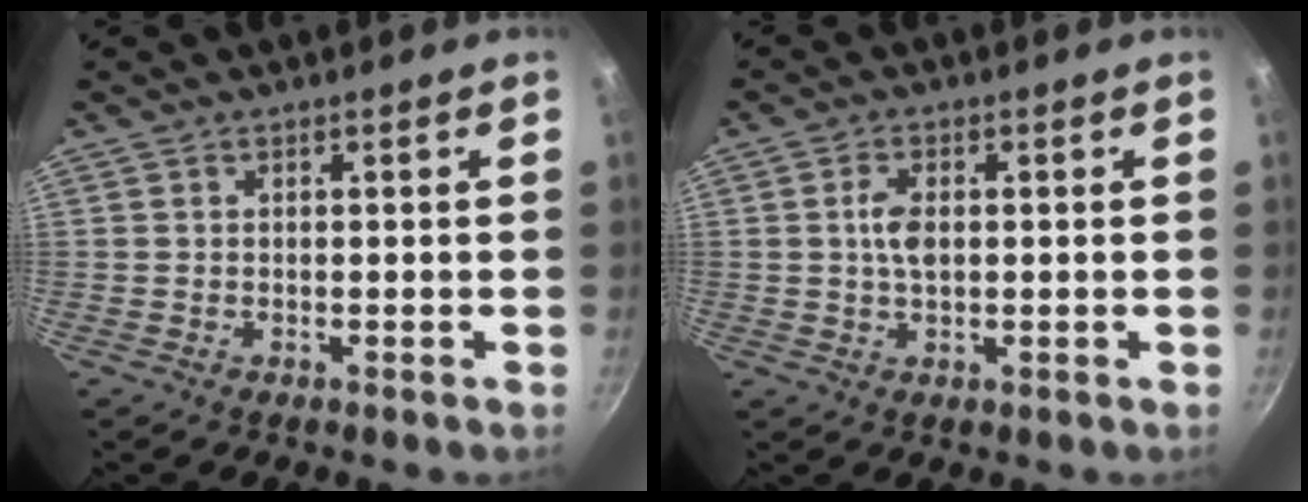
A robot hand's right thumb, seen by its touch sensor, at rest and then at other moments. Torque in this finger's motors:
{"motor_torque": [0.50, 0.97, 0.57, 0.07, 0.01]}